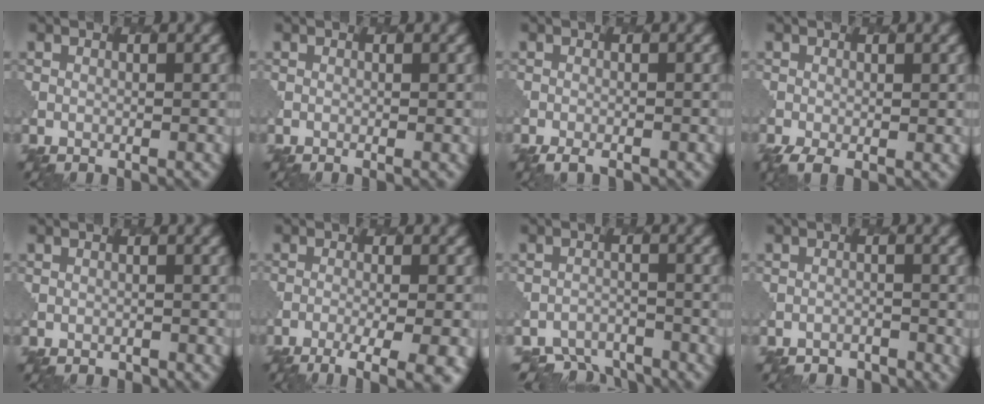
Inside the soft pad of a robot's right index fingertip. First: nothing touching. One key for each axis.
{"total": 0.8, "fx": 0.0, "fy": 0.2, "fz": 0.8, "tx": -0.008, "ty": -0.003, "tz": 0.002}
{"total": 2.2, "fx": -1.8, "fy": 0.6, "fz": 1.1, "tx": -0.017, "ty": -0.002, "tz": -0.027}
{"total": 2.8, "fx": -1.1, "fy": 1.1, "fz": 2.3, "tx": -0.040, "ty": -0.005, "tz": -0.019}
{"total": 0.7, "fx": -0.5, "fy": 0.5, "fz": -0.1, "tx": 0.000, "ty": -0.003, "tz": -0.004}
{"total": 7.6, "fx": -4.5, "fy": 2.4, "fz": 5.7, "tx": -0.068, "ty": -0.012, "tz": -0.049}
{"total": 4.4, "fx": -4.2, "fy": 1.2, "fz": 0.1, "tx": 0.004, "ty": -0.007, "tz": -0.066}
{"total": 1.6, "fx": -1.5, "fy": 0.6, "fz": -0.3, "tx": 0.007, "ty": 0.004, "tz": -0.020}